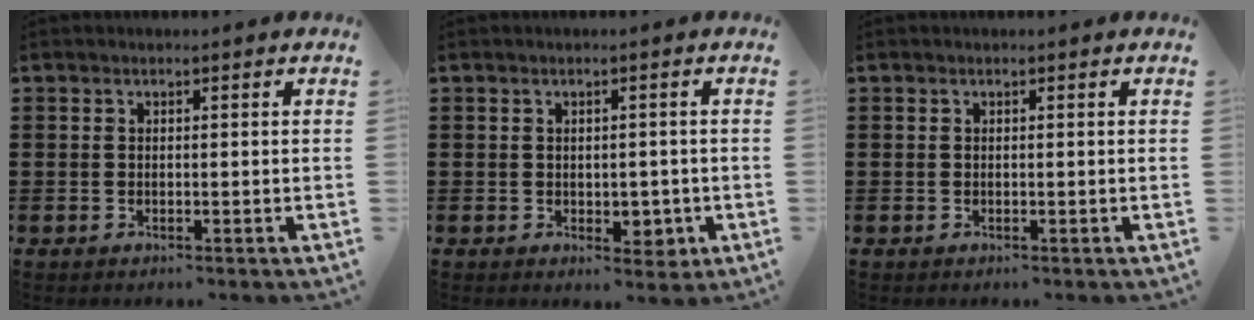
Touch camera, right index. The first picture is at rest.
{"total": 3.0, "force": [-0.6, 2.0, 2.2], "torque": [-0.032, 0.003, -0.012]}
{"total": 0.0}